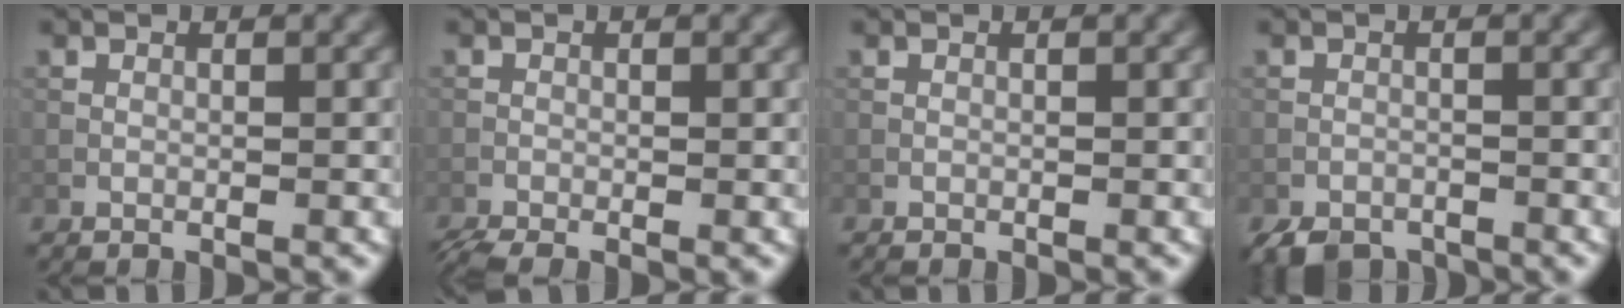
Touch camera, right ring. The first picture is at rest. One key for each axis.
{"total": 2.4, "fx": -2.0, "fy": 0.7, "fz": 1.1, "tx": -0.021, "ty": -0.012, "tz": -0.045}
{"total": 0.0}
{"total": 3.3, "fx": -2.7, "fy": 1.6, "fz": 1.2, "tx": -0.019, "ty": -0.009, "tz": -0.051}